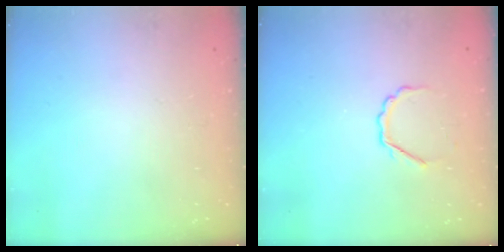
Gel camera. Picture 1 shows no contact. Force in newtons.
{"total": 4.0, "press": 3.9, "slide": 0.7}